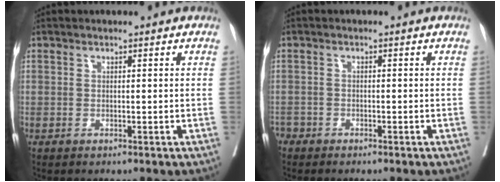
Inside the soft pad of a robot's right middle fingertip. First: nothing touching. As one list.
[{"total": 1.7, "force": [-1.5, 0.8, -0.1], "torque": [0.004, 0.002, -0.030]}]